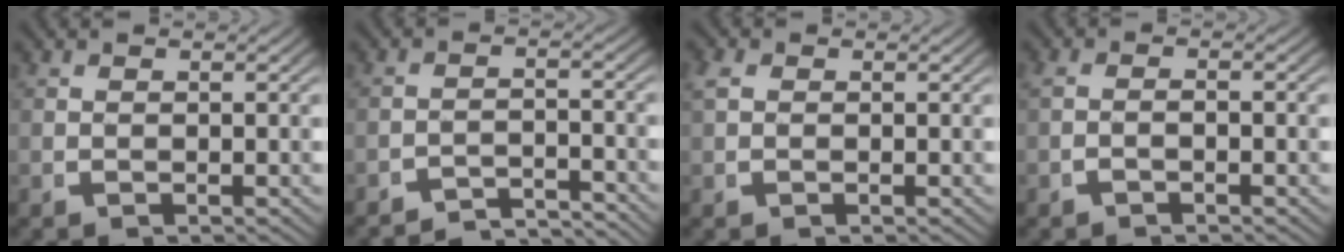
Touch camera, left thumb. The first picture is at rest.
{"total": 5.0, "force": [-4.7, 1.1, 1.1], "torque": [-0.002, -0.016, -0.079]}
{"total": 0.8, "force": [0.2, 0.7, 0.4], "torque": [-0.016, -0.004, 0.007]}
{"total": 1.1, "force": [-0.8, 0.5, 0.5], "torque": [-0.016, 0.001, -0.015]}